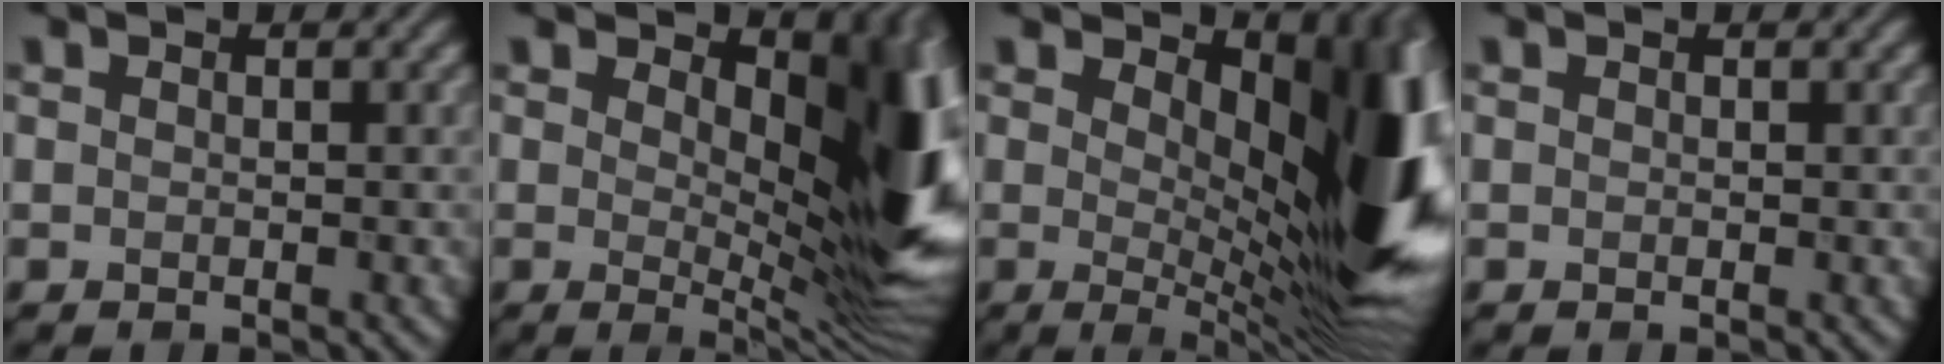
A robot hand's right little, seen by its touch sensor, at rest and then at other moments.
{"total": 12.2, "force": [2.3, 5.6, 10.6], "torque": [-0.120, -0.010, 0.045]}
{"total": 15.1, "force": [2.4, 6.5, 13.4], "torque": [-0.142, -0.005, 0.046]}
{"total": 0.0}